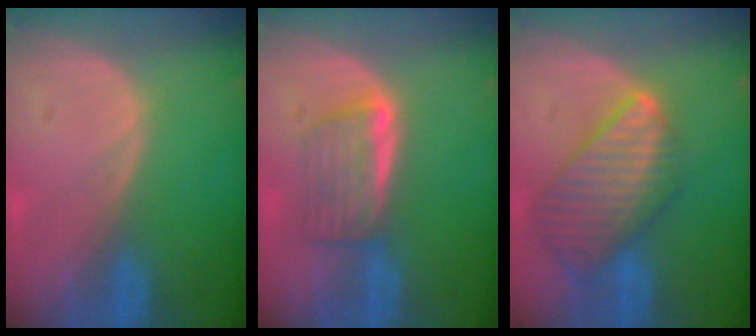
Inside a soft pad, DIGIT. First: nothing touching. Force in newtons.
{"total": 5.8, "press": 5.2, "slide": 2.6}
{"total": 9.6, "press": 8.4, "slide": 4.7}